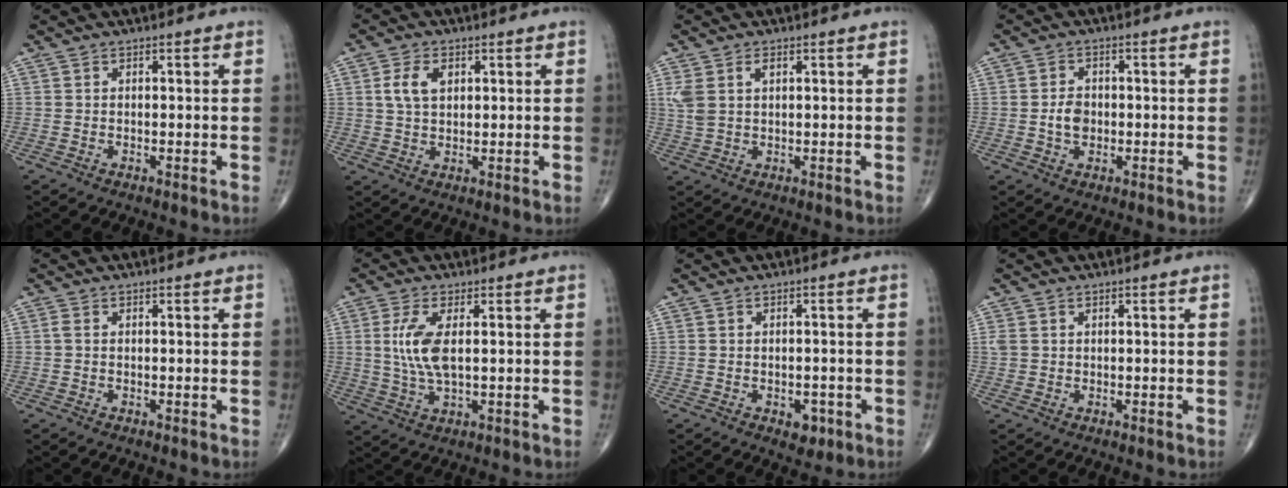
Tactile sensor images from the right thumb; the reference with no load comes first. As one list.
[{"total": 5.3, "force": [1.6, 3.3, 3.9], "torque": [-0.070, 0.001, 0.028]}, {"total": 4.6, "force": [1.6, 2.7, 3.4], "torque": [-0.084, 0.009, 0.039]}, {"total": 3.8, "force": [-0.5, 2.8, 2.5], "torque": [-0.038, 0.005, -0.010]}, {"total": 0.7, "force": [0.0, 0.3, 0.6], "torque": [-0.014, -0.001, -0.003]}, {"total": 7.4, "force": [1.1, 2.7, 6.8], "torque": [-0.158, -0.008, 0.026]}, {"total": 3.1, "force": [-1.4, 2.0, 1.9], "torque": [-0.009, 0.003, -0.014]}, {"total": 1.4, "force": [0.3, 1.1, 0.7], "torque": [-0.017, 0.006, 0.010]}]